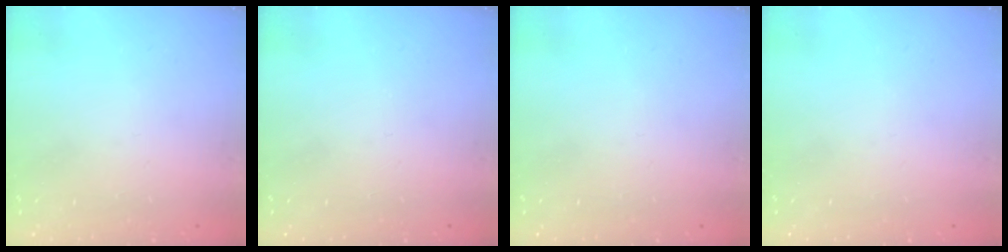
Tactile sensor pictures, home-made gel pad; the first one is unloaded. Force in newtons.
{"total": 0.0}
{"total": 0.0}
{"total": 0.0}